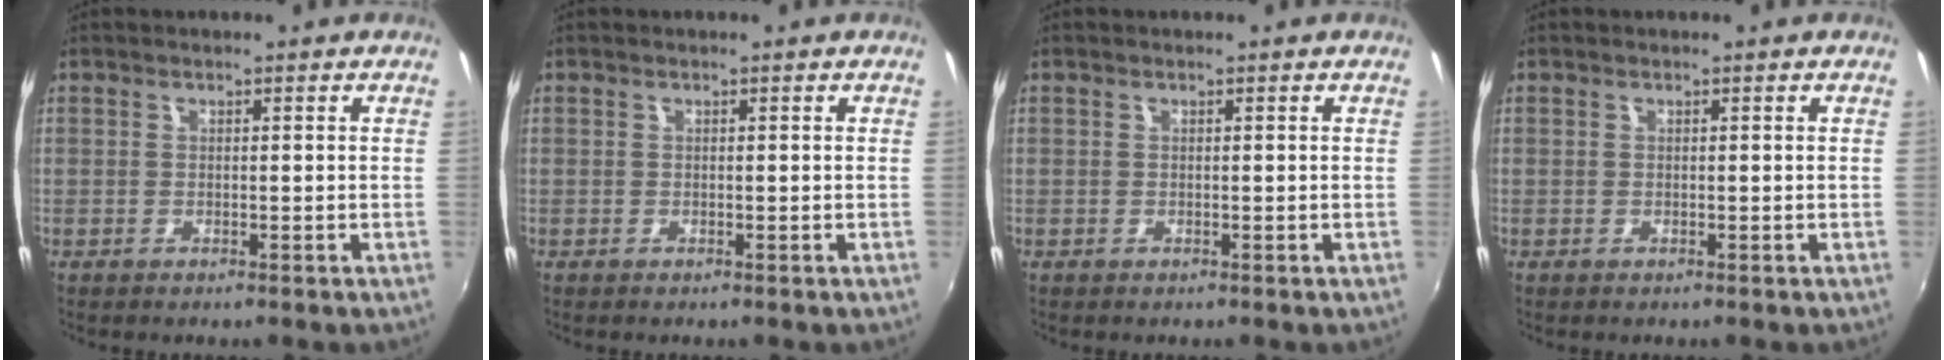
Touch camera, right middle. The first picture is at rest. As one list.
[{"total": 0.0}, {"total": 0.0}, {"total": 0.0}]